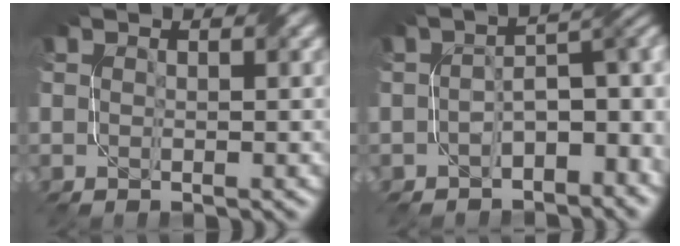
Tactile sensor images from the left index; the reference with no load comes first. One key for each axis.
{"total": 5.9, "fx": -2.3, "fy": 3.0, "fz": 4.5, "tx": -0.052, "ty": 0.009, "tz": -0.045}